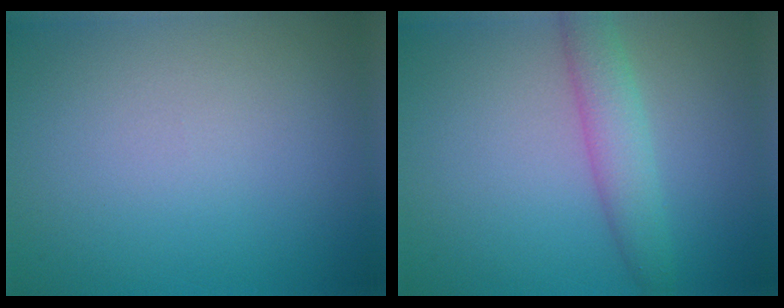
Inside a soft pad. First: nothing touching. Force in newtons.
{"total": 3.5, "press": 3.5, "slide": 0.1}